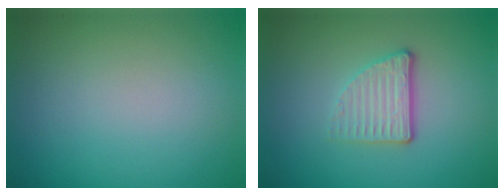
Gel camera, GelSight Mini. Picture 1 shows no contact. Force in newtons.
{"total": 3.4, "press": 2.4, "slide": 2.4}